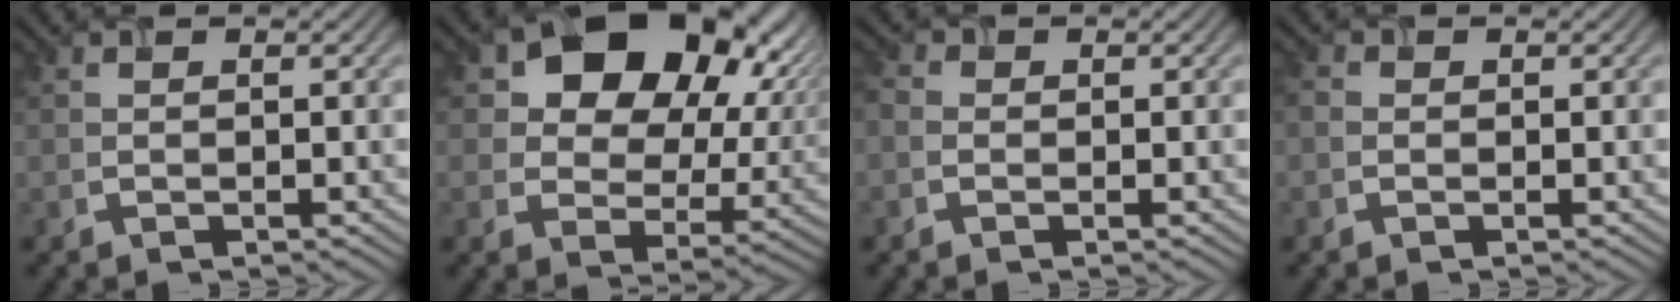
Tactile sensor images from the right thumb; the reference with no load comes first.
{"total": 15.8, "force": [6.8, 11.1, 9.0], "torque": [-0.132, 0.009, 0.121]}
{"total": 1.6, "force": [-0.8, 1.1, 0.8], "torque": [-0.016, -0.004, -0.010]}
{"total": 0.9, "force": [-0.4, 0.7, 0.4], "torque": [-0.007, -0.005, -0.002]}